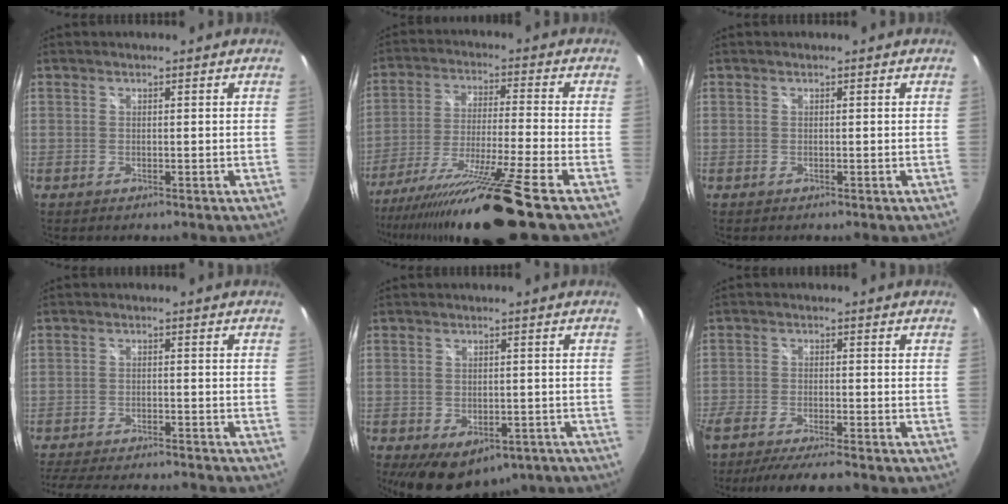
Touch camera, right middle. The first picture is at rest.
{"total": 18.2, "force": [-14.4, -2.3, 10.8], "torque": [-0.215, -0.046, -0.247]}
{"total": 0.0}
{"total": 15.8, "force": [-14.1, 2.8, 6.5], "torque": [-0.140, -0.017, -0.211]}
{"total": 13.5, "force": [-7.9, 8.1, 7.4], "torque": [-0.144, -0.016, -0.089]}
{"total": 9.6, "force": [-8.5, 0.8, 4.4], "torque": [-0.105, -0.023, -0.140]}